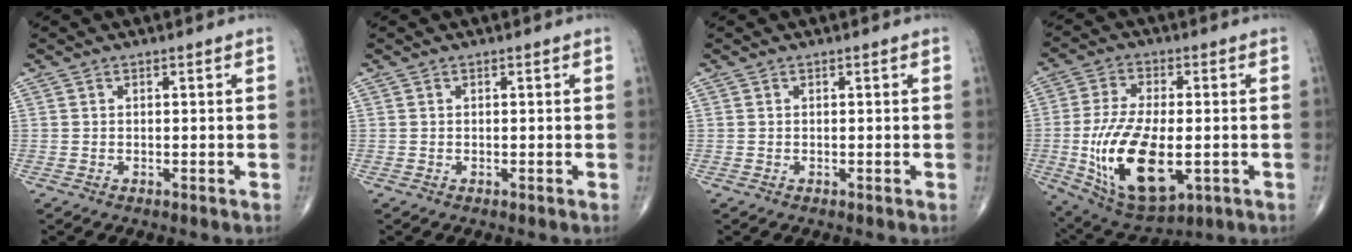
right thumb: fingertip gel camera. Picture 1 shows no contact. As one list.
[{"total": 0.0}, {"total": 0.0}, {"total": 18.6, "force": [-3.5, 9.1, 15.9], "torque": [-0.297, -0.009, -0.043]}]